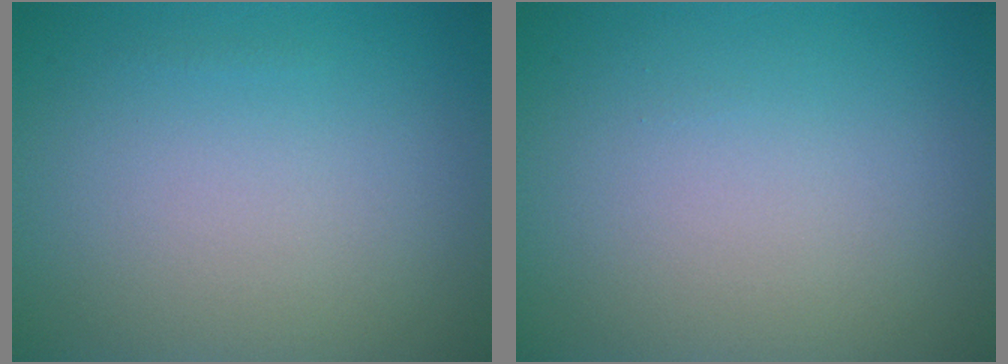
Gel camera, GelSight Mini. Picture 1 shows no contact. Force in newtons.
{"total": 0.0}